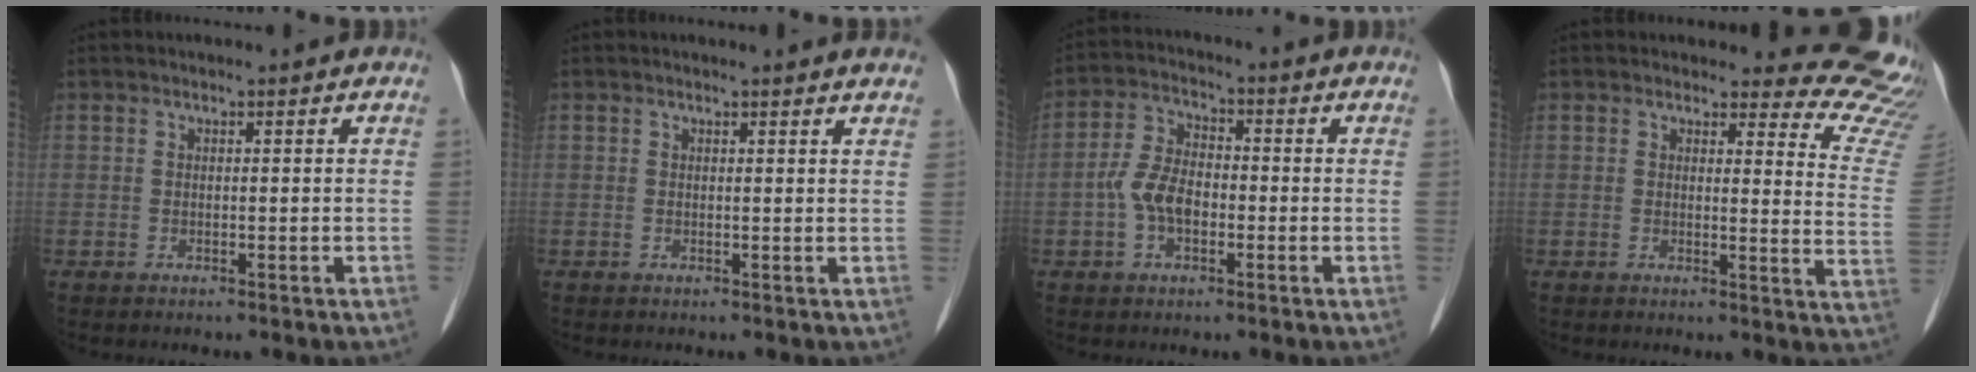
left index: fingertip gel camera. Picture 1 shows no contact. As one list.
[{"total": 3.3, "force": [3.2, 0.2, 0.8], "torque": [-0.016, 0.001, 0.019]}, {"total": 6.4, "force": [-1.5, 3.7, 4.9], "torque": [-0.109, 0.016, -0.032]}, {"total": 11.8, "force": [11.7, 1.6, 0.2], "torque": [0.036, -0.126, 0.084]}]